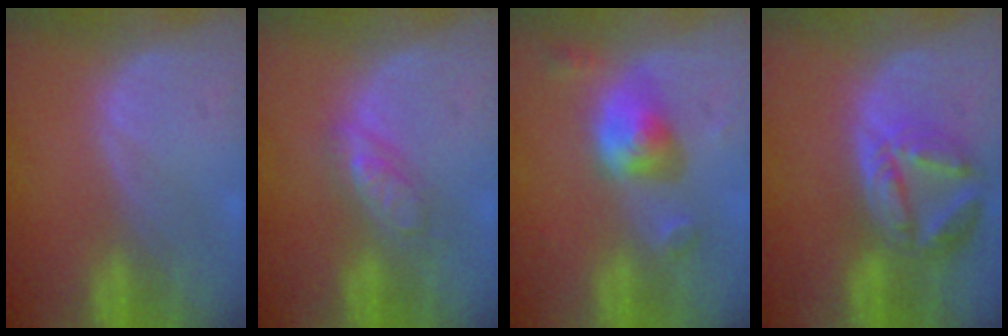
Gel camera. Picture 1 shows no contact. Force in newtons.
{"total": 3.8, "press": 3.7, "slide": 0.3}
{"total": 5.7, "press": 5.4, "slide": 1.8}
{"total": 8.2, "press": 7.3, "slide": 3.8}